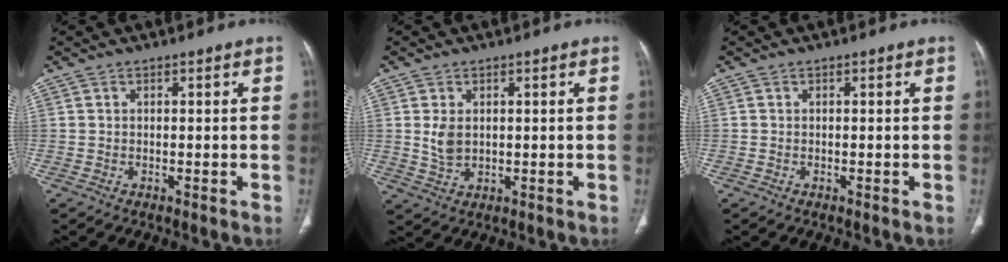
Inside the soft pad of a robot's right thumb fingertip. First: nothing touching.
{"total": 3.7, "force": [0.6, 2.5, 2.7], "torque": [-0.051, -0.008, 0.019]}
{"total": 0.0}